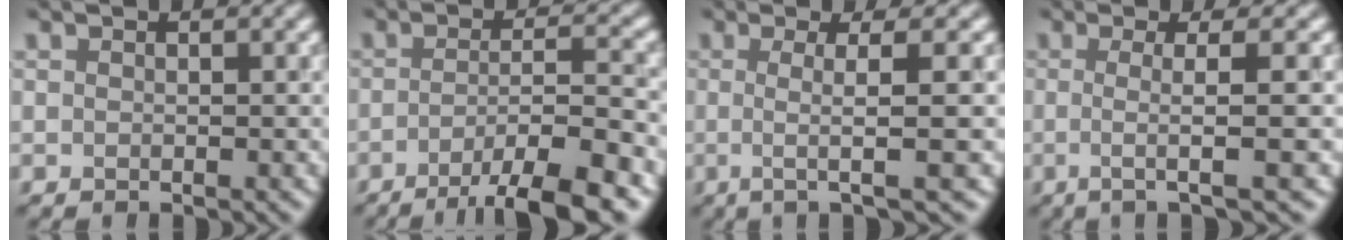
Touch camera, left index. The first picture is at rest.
{"total": 8.5, "force": [-4.9, 1.5, 6.8], "torque": [-0.088, 0.017, -0.063]}
{"total": 4.4, "force": [0.0, 0.4, 4.4], "torque": [-0.074, 0.014, 0.009]}
{"total": 3.9, "force": [-0.2, 0.4, 3.9], "torque": [-0.064, 0.010, 0.003]}